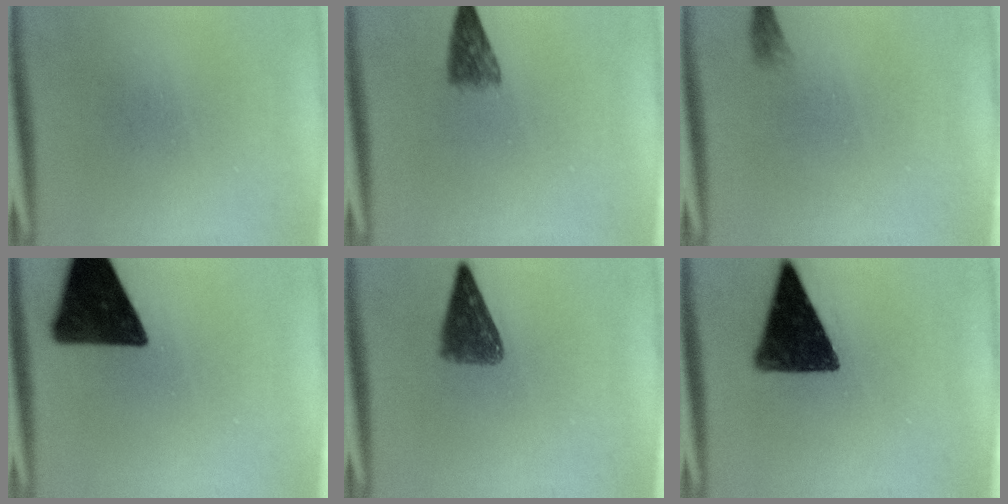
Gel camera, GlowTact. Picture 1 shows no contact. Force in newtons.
{"total": 3.5}
{"total": 1.1}
{"total": 15.9}
{"total": 6.2}
{"total": 14.3}